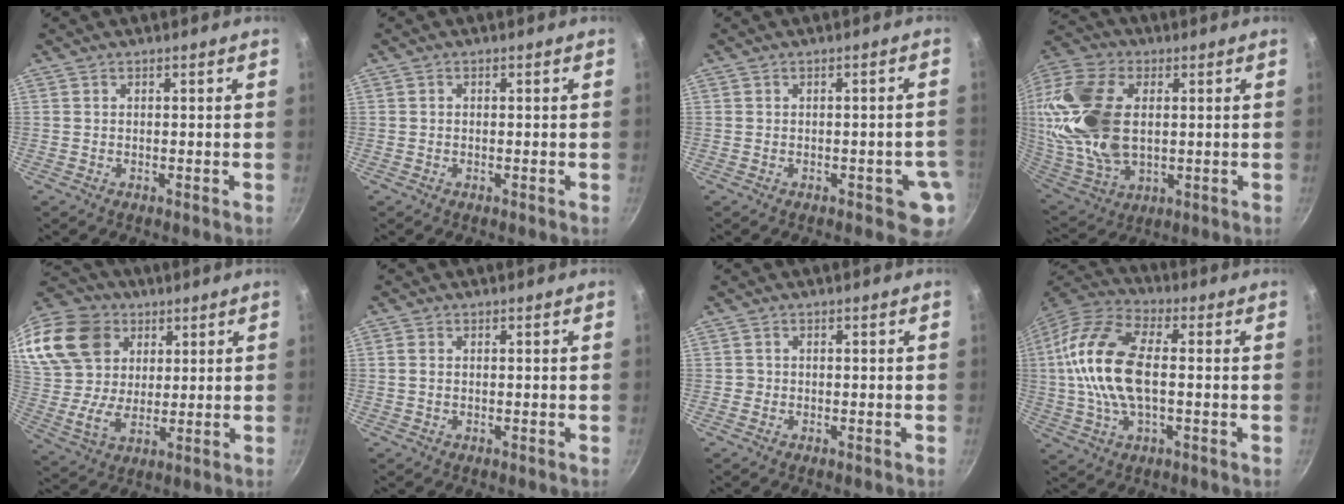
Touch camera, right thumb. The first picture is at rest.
{"total": 0.0}
{"total": 4.0, "force": [-1.2, 2.3, 3.1], "torque": [-0.016, 0.007, -0.015]}
{"total": 23.5, "force": [3.1, 14.7, 18.1], "torque": [-0.375, -0.003, 0.061]}
{"total": 22.1, "force": [10.9, 16.1, 10.5], "torque": [-0.224, -0.004, 0.208]}
{"total": 1.2, "force": [0.1, 0.9, 0.8], "torque": [-0.016, 0.002, 0.000]}
{"total": 0.8, "force": [-0.2, 0.7, 0.1], "torque": [0.001, 0.001, -0.006]}
{"total": 17.6, "force": [0.5, 9.0, 15.1], "torque": [-0.298, 0.028, -0.006]}